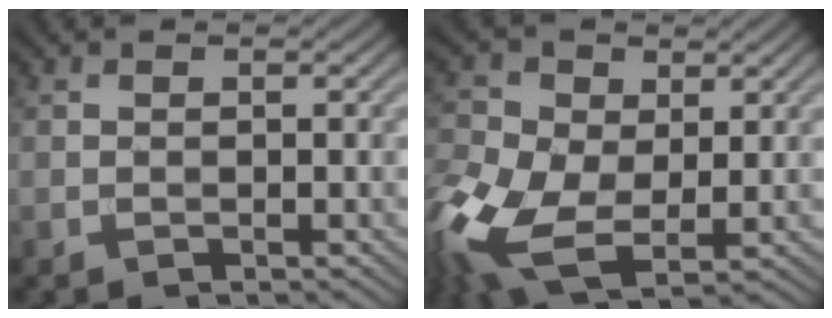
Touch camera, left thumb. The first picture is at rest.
{"total": 12.4, "force": [-3.0, 7.8, 9.1], "torque": [-0.251, -0.025, -0.058]}